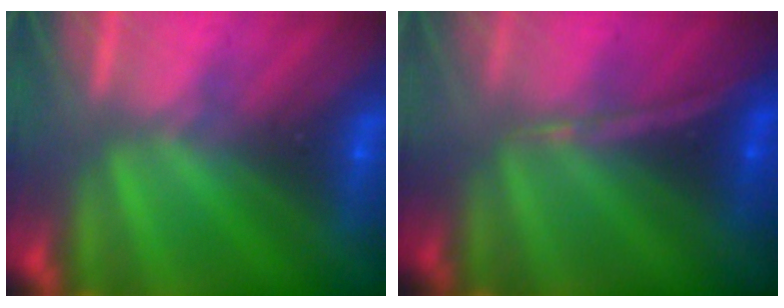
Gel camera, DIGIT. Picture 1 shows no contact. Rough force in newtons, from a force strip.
{"total": 1.3}